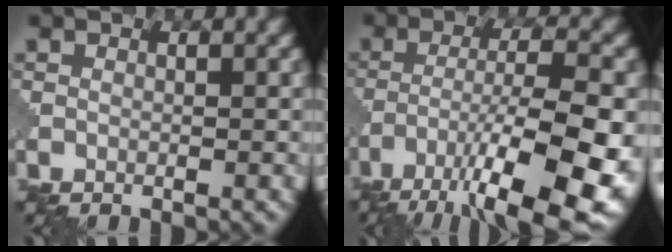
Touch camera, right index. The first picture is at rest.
{"total": 13.8, "force": [-7.5, 3.9, 11.0], "torque": [-0.185, -0.007, -0.112]}